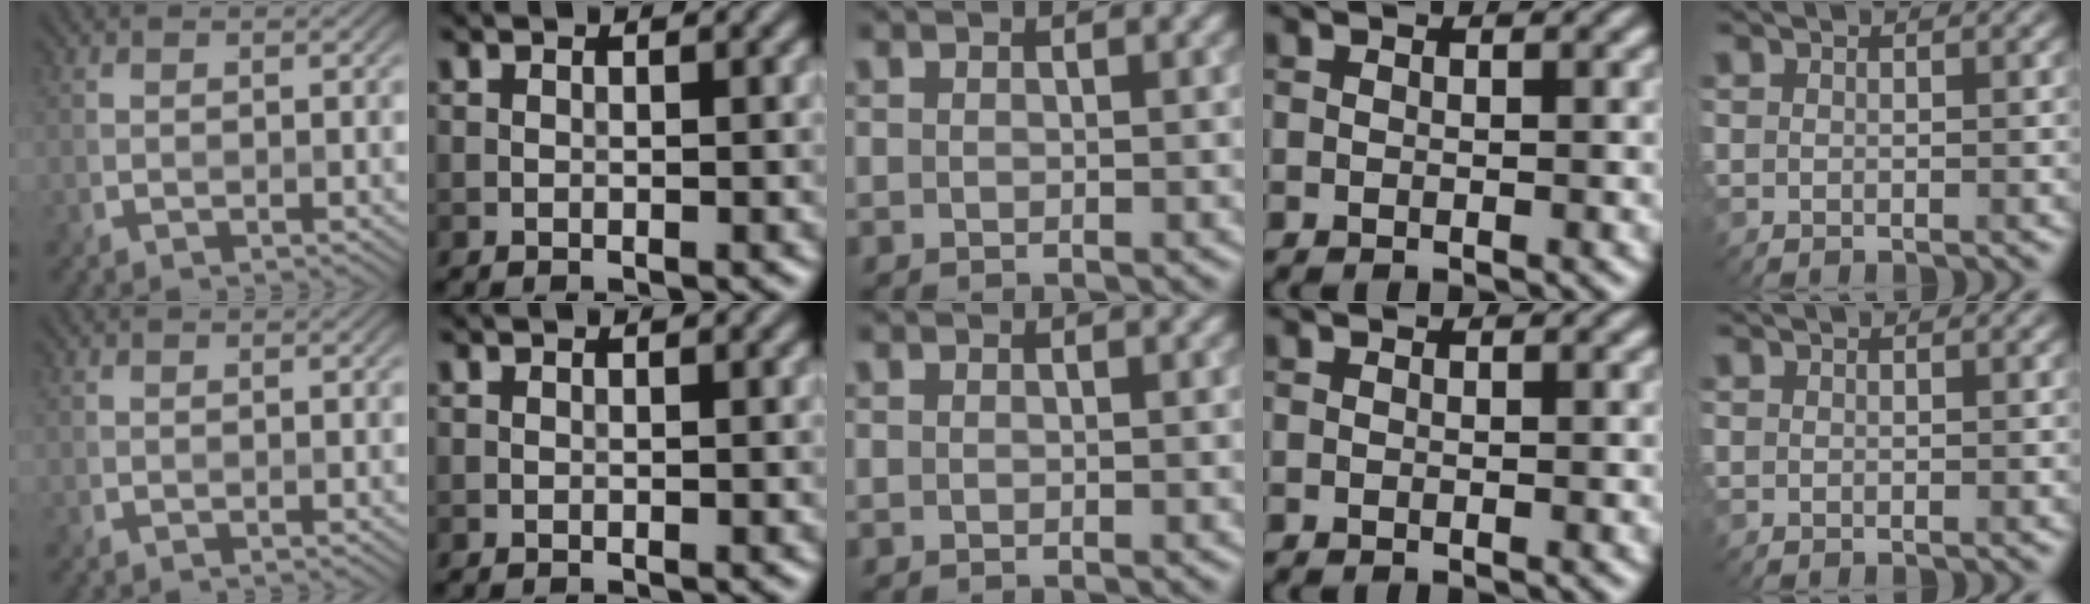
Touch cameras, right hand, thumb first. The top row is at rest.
{}